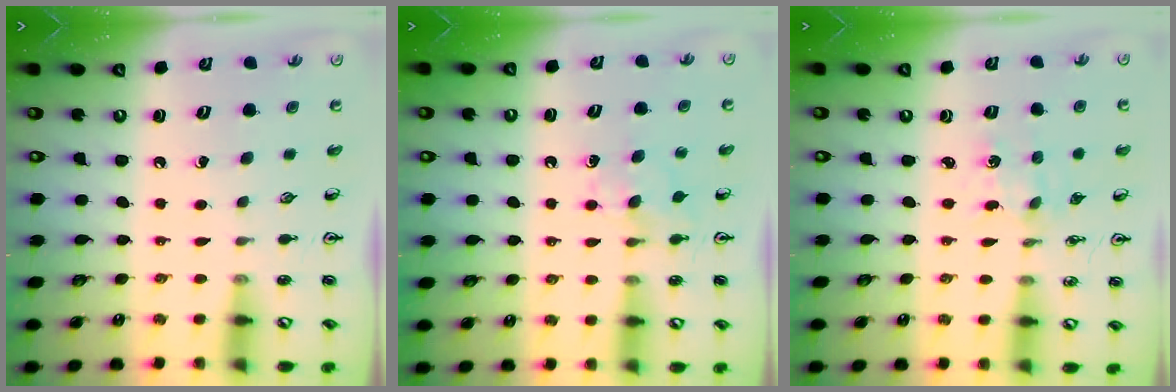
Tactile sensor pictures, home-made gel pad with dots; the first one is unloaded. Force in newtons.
{"total": 5.1, "press": 5.1, "slide": 0.6}
{"total": 0.5, "press": 0.5, "slide": 0.2}